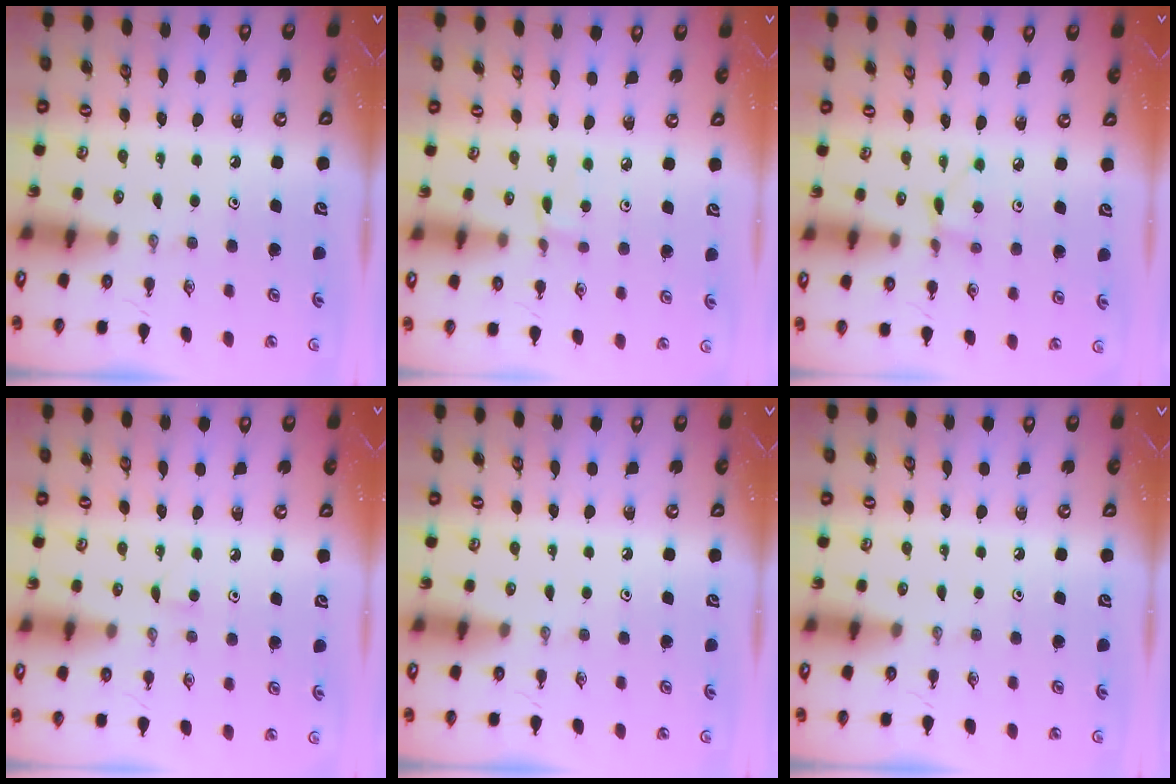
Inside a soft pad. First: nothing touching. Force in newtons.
{"total": 1.5, "press": 1.5, "slide": 0.2}
{"total": 2.9, "press": 2.9, "slide": 0.4}
{"total": 3.5, "press": 3.5, "slide": 0.3}
{"total": 0.0}
{"total": 0.0}